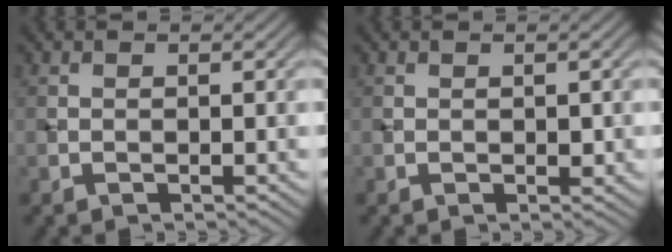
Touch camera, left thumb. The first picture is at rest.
{"total": 1.0, "force": [0.0, 0.5, 0.9], "torque": [-0.011, -0.002, 0.001]}